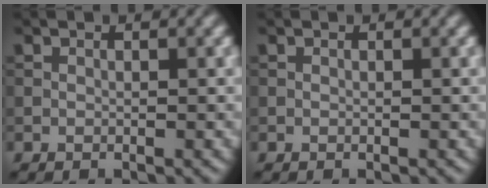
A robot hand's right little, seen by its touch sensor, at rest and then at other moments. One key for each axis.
{"total": 0.0}